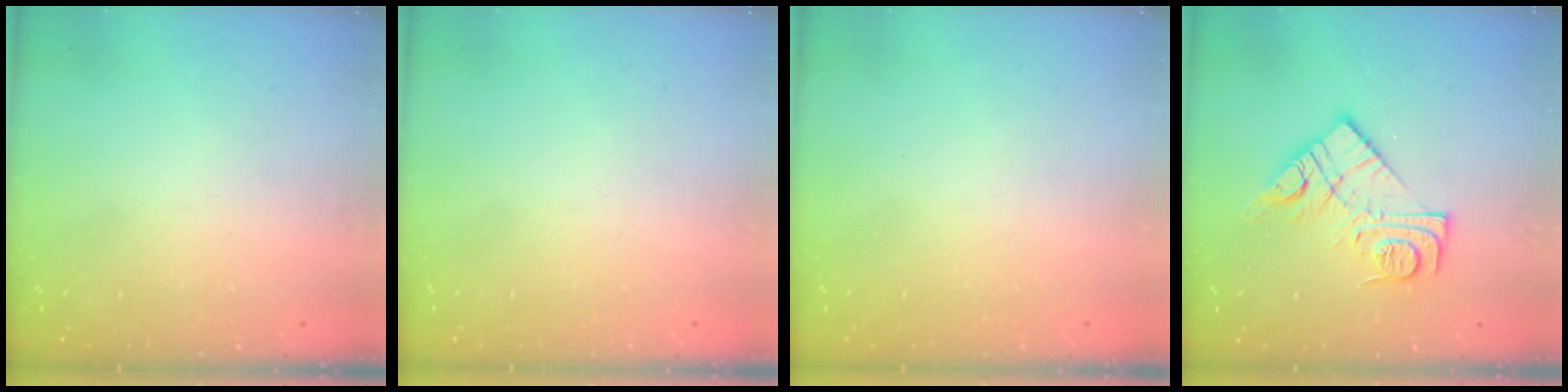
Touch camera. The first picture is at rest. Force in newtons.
{"total": 1.8, "press": 1.7, "slide": 0.1}
{"total": 1.7, "press": 1.7, "slide": 0.1}
{"total": 13.8, "press": 13.7, "slide": 0.8}